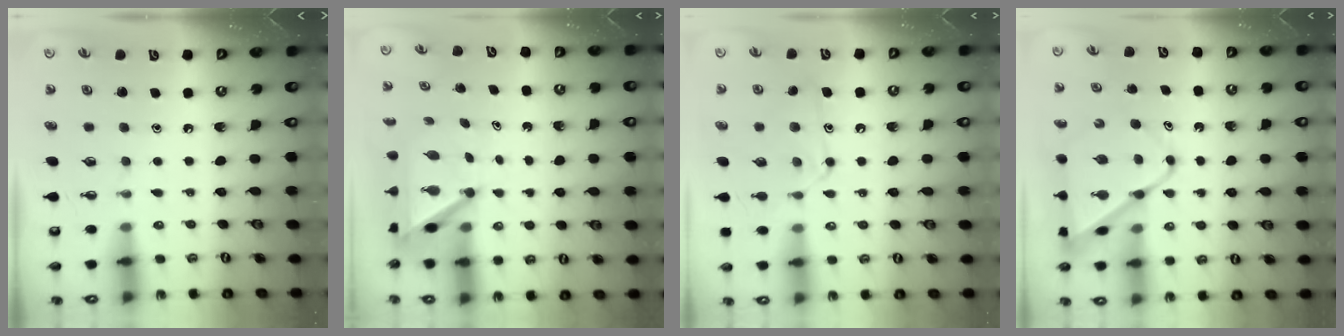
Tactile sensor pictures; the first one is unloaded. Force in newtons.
{"total": 5.9, "press": 5.9, "slide": 0.1}
{"total": 12.5, "press": 12.5, "slide": 0.9}
{"total": 10.7, "press": 10.7, "slide": 0.9}